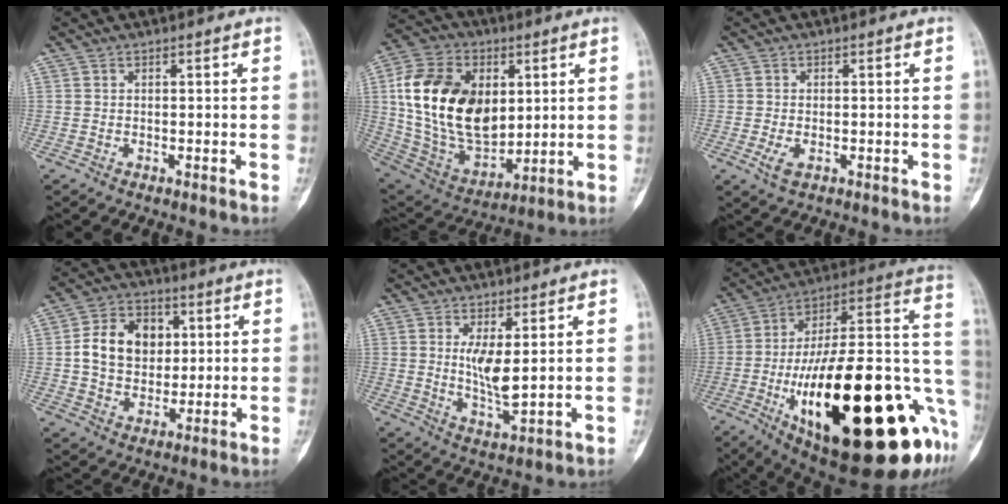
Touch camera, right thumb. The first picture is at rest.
{"total": 24.3, "force": [4.3, 15.8, 17.9], "torque": [-0.316, -0.018, 0.089]}
{"total": 2.8, "force": [-0.8, 1.6, 2.2], "torque": [-0.044, -0.004, -0.015]}
{"total": 12.5, "force": [1.9, 9.6, 7.8], "torque": [-0.098, 0.005, 0.031]}
{"total": 6.4, "force": [1.4, 1.9, 5.9], "torque": [-0.108, -0.027, 0.034]}
{"total": 40.5, "force": [-12.6, 13.8, 35.9], "torque": [-0.465, 0.034, -0.188]}